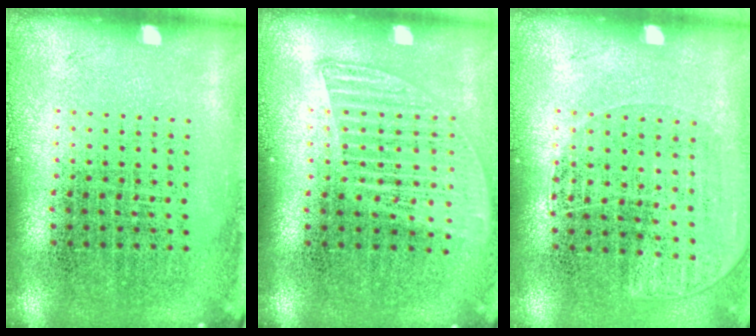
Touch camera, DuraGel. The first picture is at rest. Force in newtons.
{"total": 1.2, "press": 1.1, "slide": 0.5}
{"total": 1.1, "press": 0.9, "slide": 0.6}